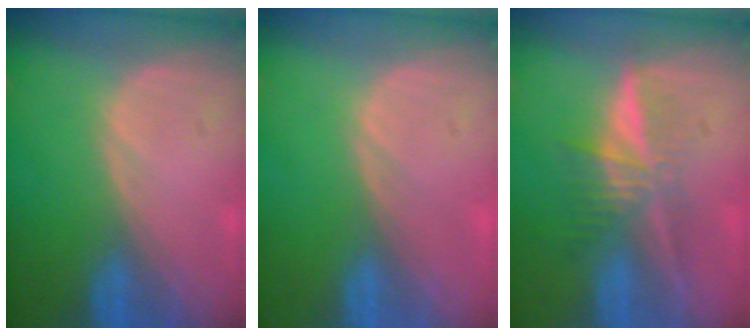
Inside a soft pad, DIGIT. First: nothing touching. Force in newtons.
{"total": 0.0}
{"total": 5.9, "press": 5.6, "slide": 2.0}